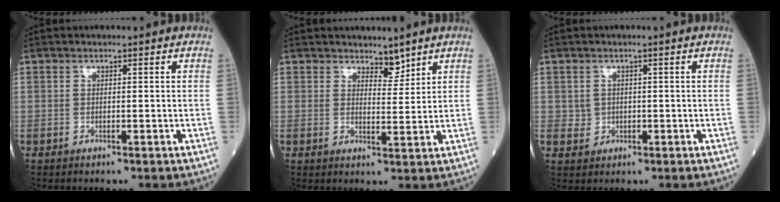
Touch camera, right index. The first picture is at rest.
{"total": 2.7, "force": [2.5, 1.0, 0.4], "torque": [0.000, -0.002, 0.043]}
{"total": 1.8, "force": [0.2, 1.7, 0.4], "torque": [-0.005, 0.003, 0.009]}